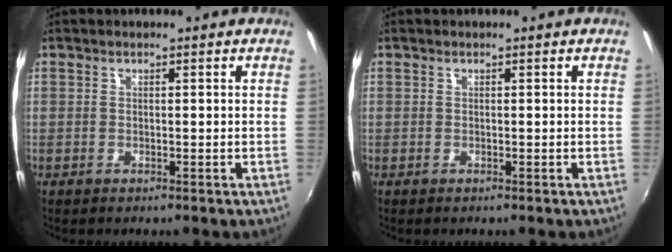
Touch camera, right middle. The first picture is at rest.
{"total": 0.0}